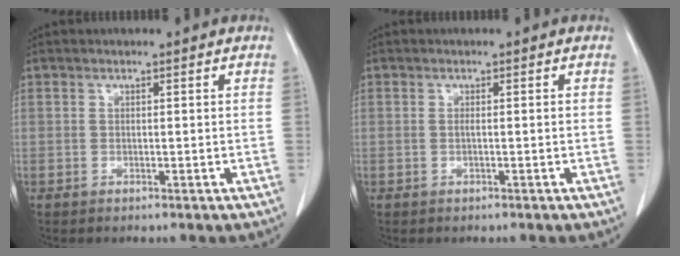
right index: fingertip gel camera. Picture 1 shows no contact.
{"total": 0.7, "force": [-0.1, 0.0, 0.7], "torque": [-0.014, -0.001, 0.001]}